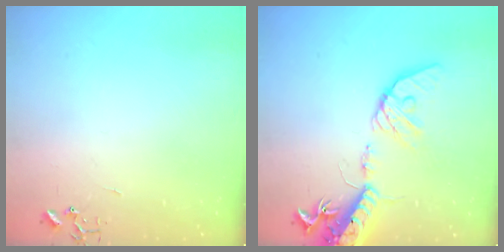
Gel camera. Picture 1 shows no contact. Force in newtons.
{"total": 18.0, "press": 17.7, "slide": 3.3}